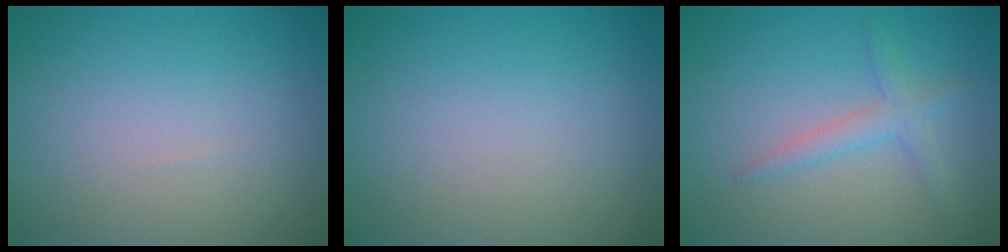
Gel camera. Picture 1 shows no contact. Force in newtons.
{"total": 0.0}
{"total": 2.1, "press": 2.1, "slide": 0.1}